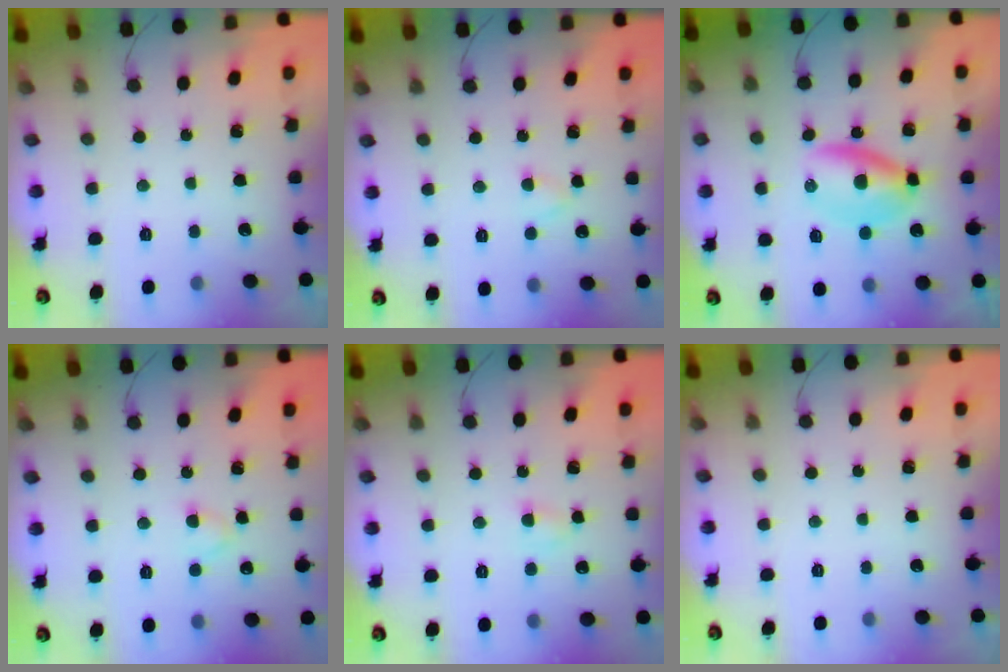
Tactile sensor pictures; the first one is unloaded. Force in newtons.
{"total": 2.0, "press": 1.8, "slide": 0.9}
{"total": 6.2, "press": 6.1, "slide": 1.2}
{"total": 2.0, "press": 1.7, "slide": 0.9}
{"total": 2.8, "press": 2.6, "slide": 1.1}
{"total": 0.0}